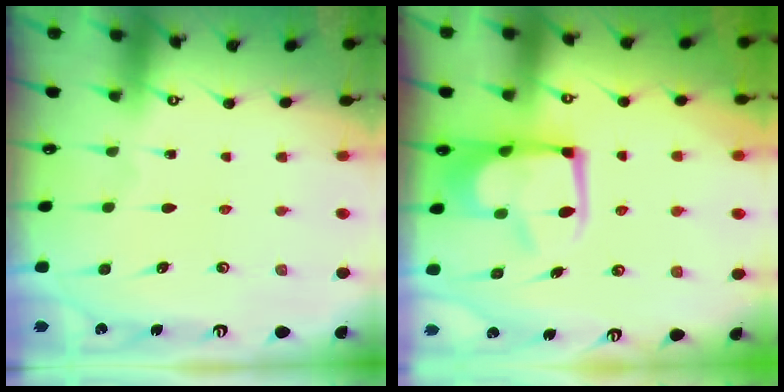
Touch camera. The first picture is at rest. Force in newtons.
{"total": 5.8, "press": 5.7, "slide": 0.9}